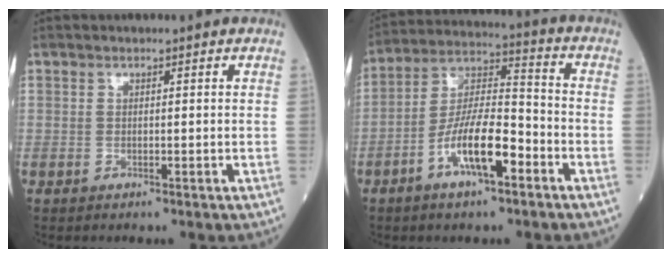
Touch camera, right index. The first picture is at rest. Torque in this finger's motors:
{"motor_torque": [0.59, -0.37, 0.84, 0.21]}